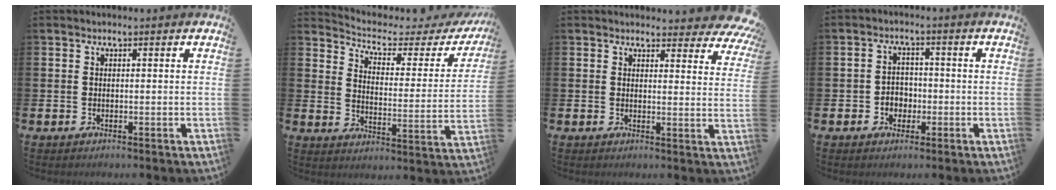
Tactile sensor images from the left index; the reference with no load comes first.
{"total": 4.0, "force": [3.2, 1.7, 1.7], "torque": [-0.056, -0.027, 0.042]}
{"total": 3.4, "force": [3.2, 1.1, 0.5], "torque": [0.003, -0.027, 0.051]}
{"total": 2.8, "force": [-1.0, 2.5, 1.0], "torque": [-0.011, 0.001, -0.027]}